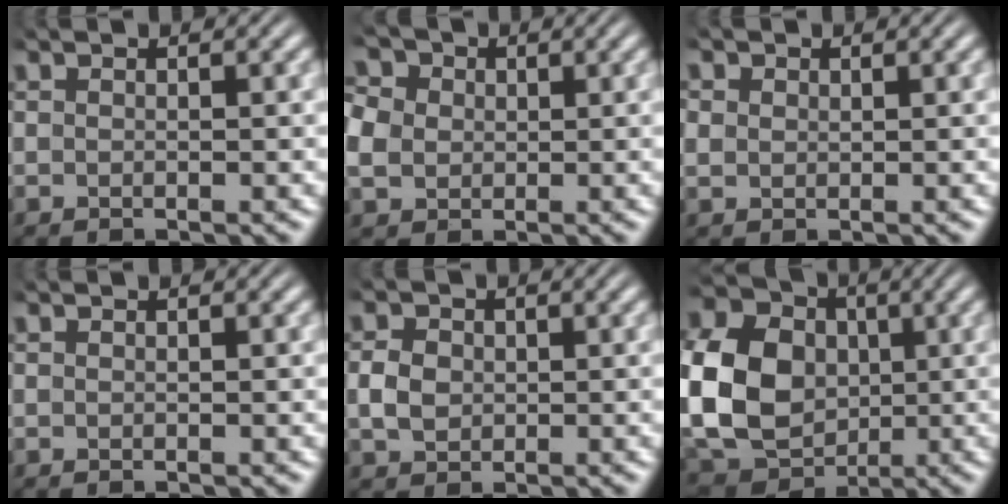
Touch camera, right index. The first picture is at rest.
{"total": 6.1, "force": [1.1, 5.2, 2.9], "torque": [-0.072, -0.009, 0.020]}
{"total": 1.7, "force": [0.5, 1.6, 0.4], "torque": [-0.018, -0.012, 0.017]}
{"total": 0.0}
{"total": 2.2, "force": [-0.2, 1.9, 1.1], "torque": [-0.023, -0.007, 0.004]}
{"total": 13.7, "force": [0.0, 11.4, 7.6], "torque": [-0.159, -0.039, 0.008]}